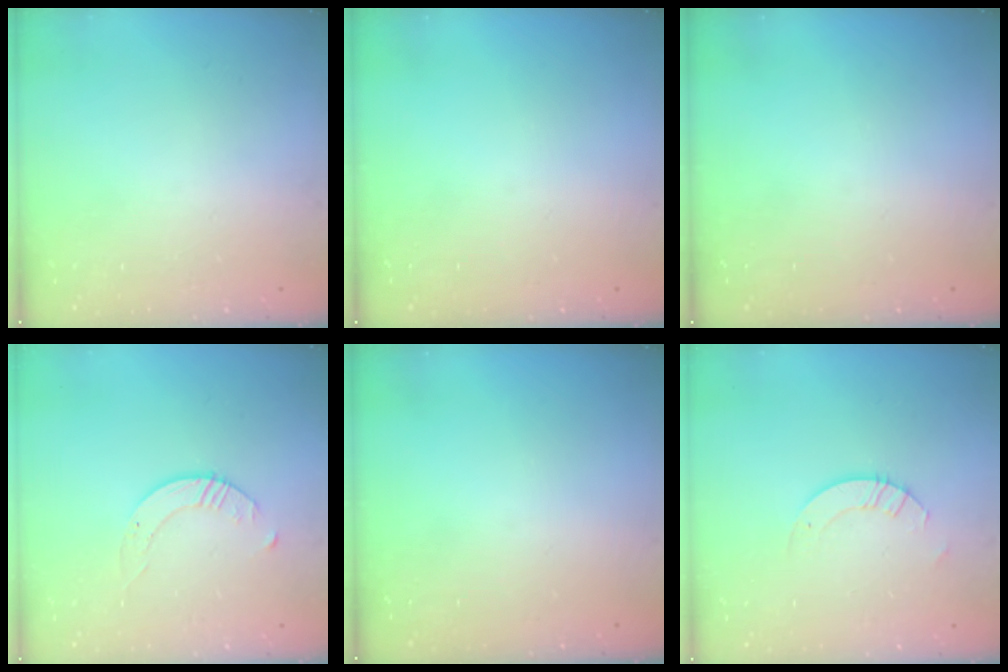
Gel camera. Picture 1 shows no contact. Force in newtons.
{"total": 0.0}
{"total": 0.0}
{"total": 2.8, "press": 2.8, "slide": 0.3}
{"total": 0.0}
{"total": 2.6, "press": 2.6, "slide": 0.2}